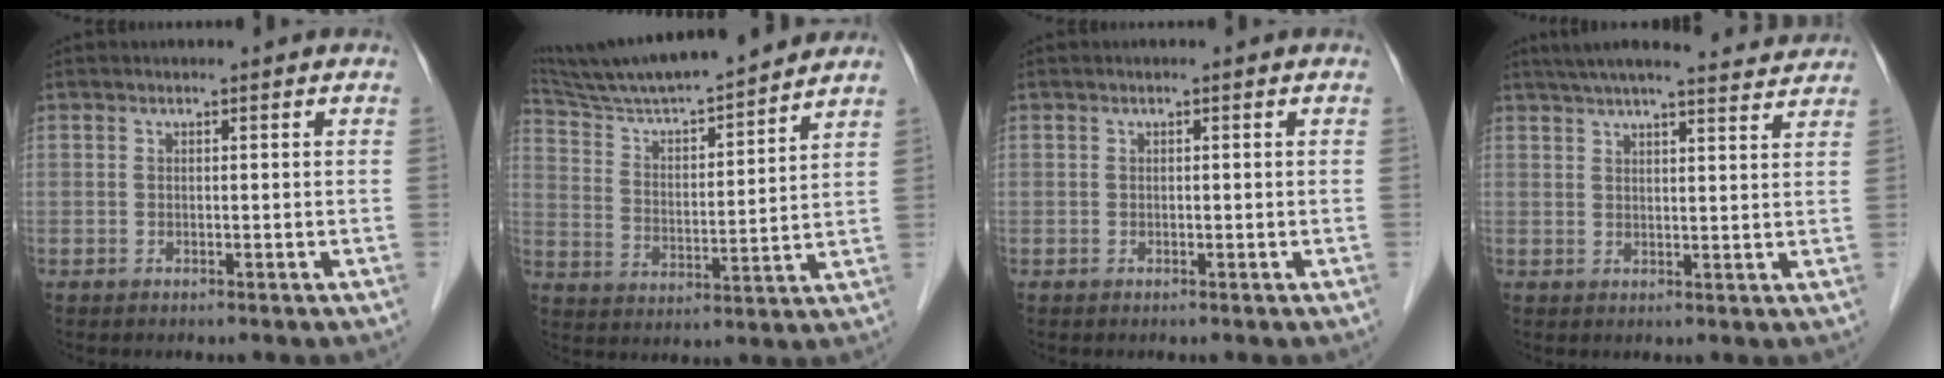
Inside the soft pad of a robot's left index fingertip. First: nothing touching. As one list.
[{"total": 18.4, "force": [16.8, 0.9, 7.6], "torque": [-0.135, 0.011, 0.275]}, {"total": 0.0}, {"total": 15.8, "force": [14.5, 1.3, 6.2], "torque": [-0.096, 0.023, 0.192]}]